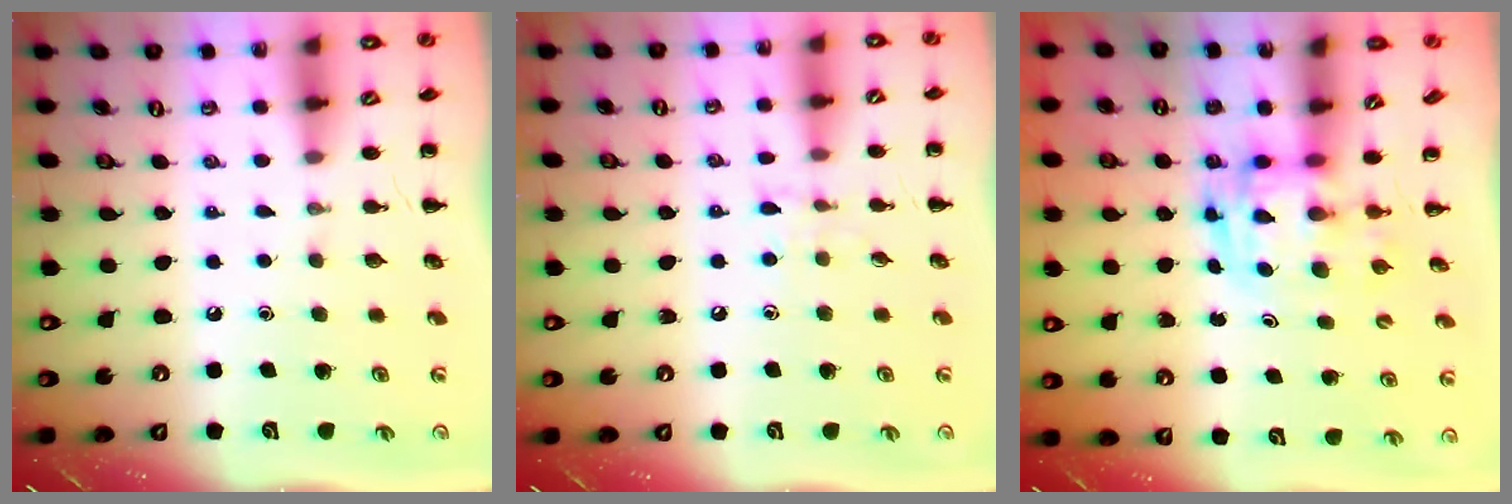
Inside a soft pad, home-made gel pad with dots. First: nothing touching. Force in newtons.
{"total": 5.7, "press": 5.4, "slide": 1.9}
{"total": 2.9, "press": 2.9, "slide": 0.5}